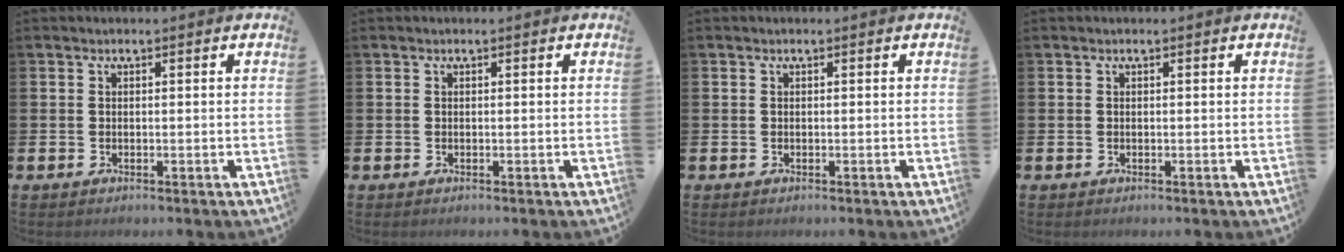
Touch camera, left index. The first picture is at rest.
{"total": 0.0}
{"total": 0.0}
{"total": 0.0}